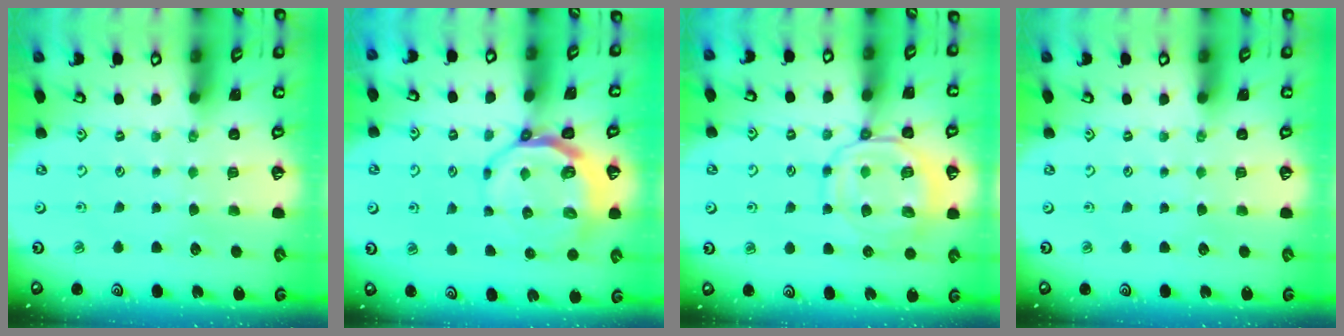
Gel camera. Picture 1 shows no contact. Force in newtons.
{"total": 7.4, "press": 6.6, "slide": 3.5}
{"total": 11.7, "press": 11.6, "slide": 1.2}
{"total": 0.0}